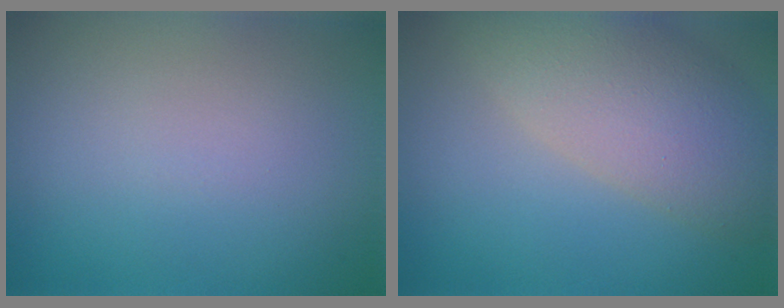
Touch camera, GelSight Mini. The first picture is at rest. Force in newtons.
{"total": 6.9, "press": 6.9, "slide": 0.5}